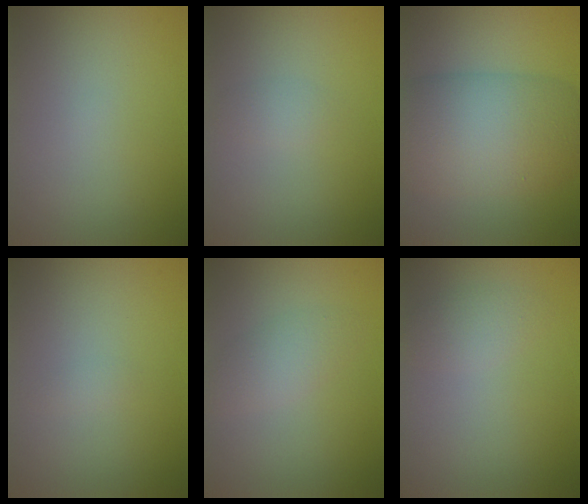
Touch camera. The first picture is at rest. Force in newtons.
{"total": 1.2, "press": 1.2, "slide": 0.0}
{"total": 10.7, "press": 10.7, "slide": 0.3}
{"total": 0.6, "press": 0.6, "slide": 0.0}
{"total": 2.4, "press": 2.4, "slide": 0.1}
{"total": 1.6, "press": 1.6, "slide": 0.1}